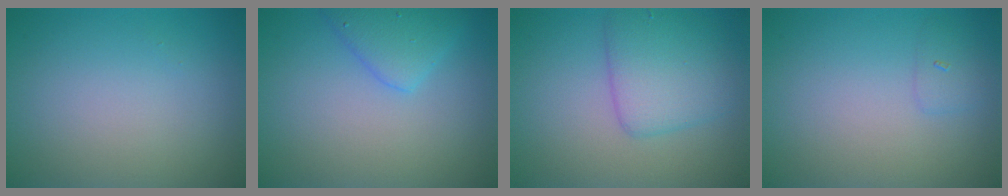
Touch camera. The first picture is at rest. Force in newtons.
{"total": 3.0, "press": 3.0, "slide": 0.1}
{"total": 4.3, "press": 4.3, "slide": 0.0}
{"total": 1.1, "press": 1.1, "slide": 0.0}